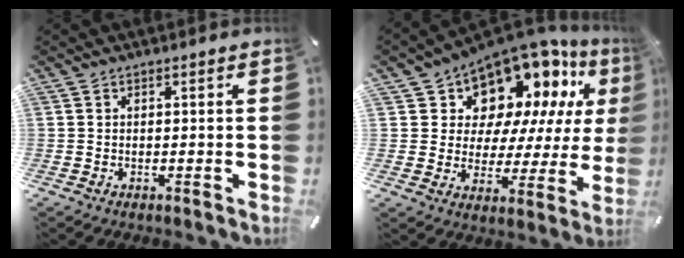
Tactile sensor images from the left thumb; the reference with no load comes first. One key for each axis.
{"total": 13.9, "fx": 10.6, "fy": 7.9, "fz": 4.4, "tx": -0.084, "ty": -0.097, "tz": 0.187}